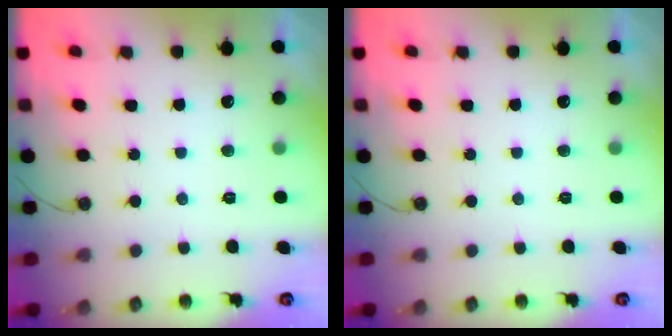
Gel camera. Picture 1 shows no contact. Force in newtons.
{"total": 0.0}